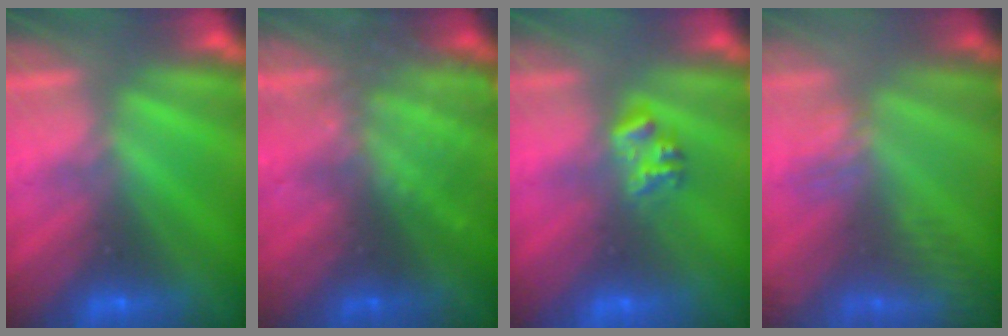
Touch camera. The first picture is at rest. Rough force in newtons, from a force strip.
{"total": 8.5}
{"total": 2.3}
{"total": 3.4}